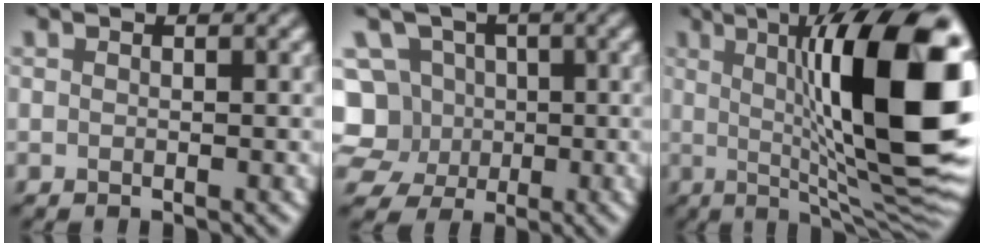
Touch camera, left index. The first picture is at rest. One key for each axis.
{"total": 6.3, "fx": -0.8, "fy": 6.0, "fz": 1.8, "tx": -0.032, "ty": 0.036, "tz": -0.046}
{"total": 16.0, "fx": 1.5, "fy": 4.1, "fz": 15.4, "tx": -0.196, "ty": 0.007, "tz": 0.023}